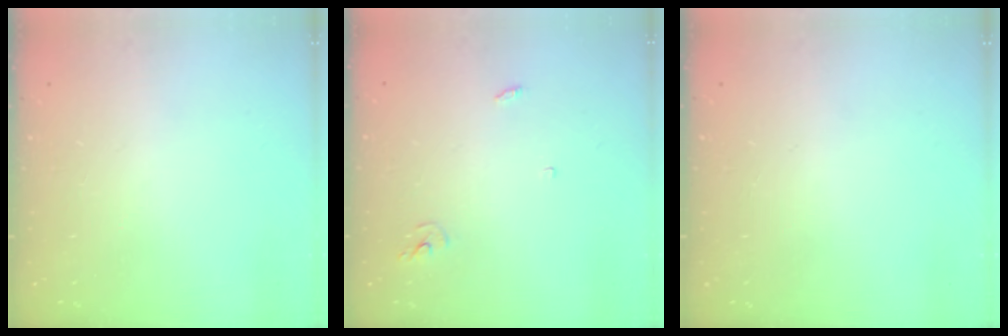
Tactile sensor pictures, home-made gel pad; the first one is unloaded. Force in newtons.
{"total": 2.9, "press": 2.9, "slide": 0.2}
{"total": 0.0}